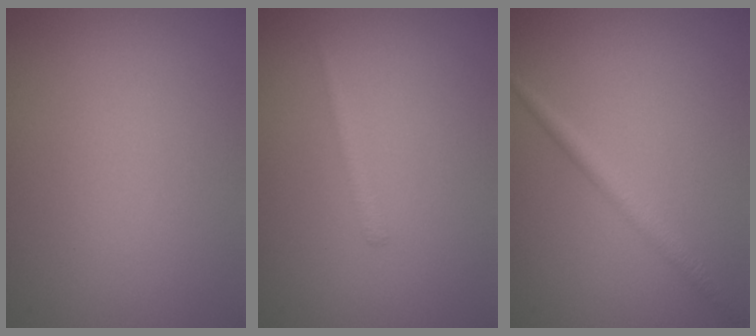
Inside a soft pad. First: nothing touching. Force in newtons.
{"total": 0.9, "press": 0.9, "slide": 0.1}
{"total": 1.8, "press": 1.8, "slide": 0.0}